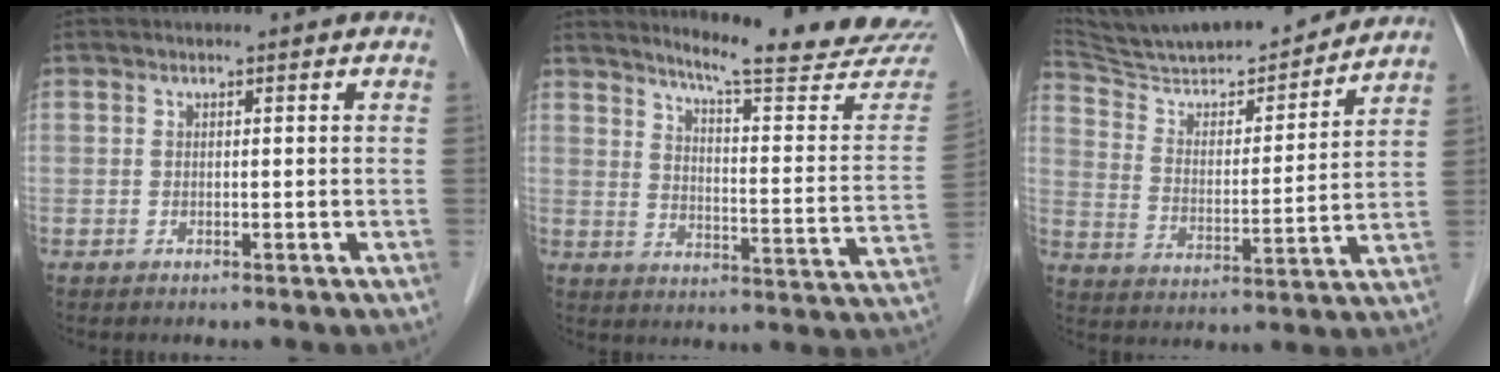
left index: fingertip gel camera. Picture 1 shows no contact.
{"total": 20.2, "force": [19.0, -0.3, 7.0], "torque": [-0.101, -0.107, 0.231]}
{"total": 19.6, "force": [18.1, 2.1, 7.2], "torque": [-0.120, 0.004, 0.285]}